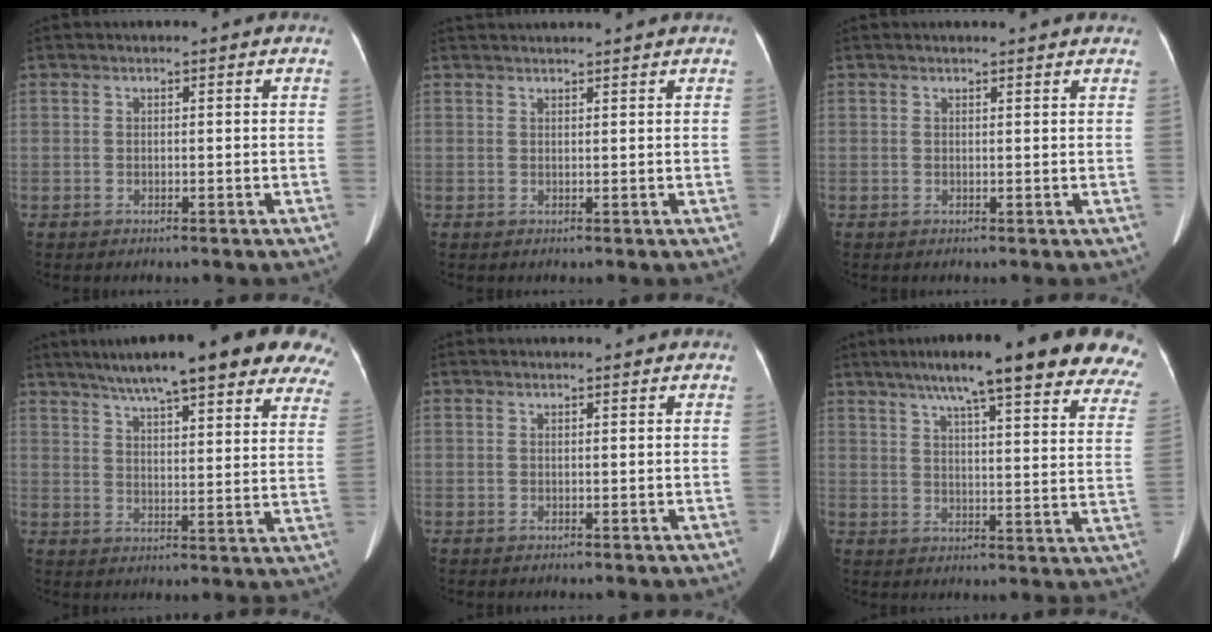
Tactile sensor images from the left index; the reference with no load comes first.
{"total": 6.2, "force": [6.0, -0.2, 1.7], "torque": [-0.018, 0.033, 0.073]}
{"total": 3.5, "force": [3.3, 0.5, 0.9], "torque": [-0.011, 0.011, 0.033]}
{"total": 24.0, "force": [19.0, 3.6, 14.1], "torque": [-0.196, 0.013, 0.232]}
{"total": 1.8, "force": [1.7, 0.3, 0.5], "torque": [-0.009, 0.009, 0.017]}
{"total": 24.7, "force": [20.2, 2.9, 14.0], "torque": [-0.184, -0.004, 0.240]}